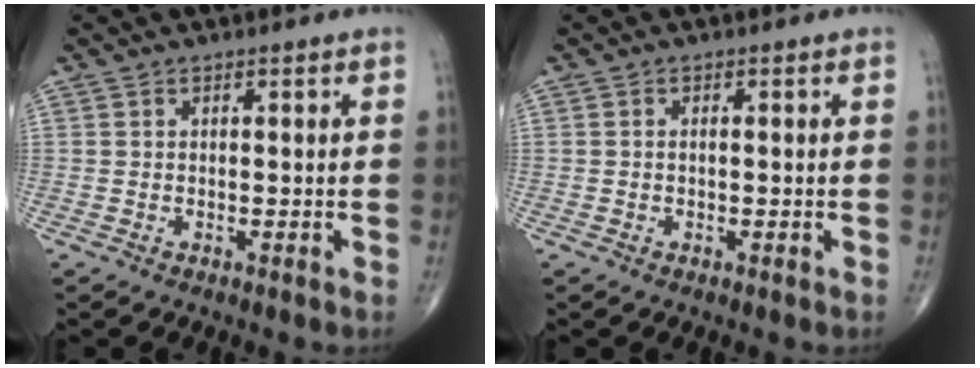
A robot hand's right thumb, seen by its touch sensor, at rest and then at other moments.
{"total": 0.6, "force": [-0.1, 0.3, 0.5], "torque": [-0.013, 0.001, -0.001]}